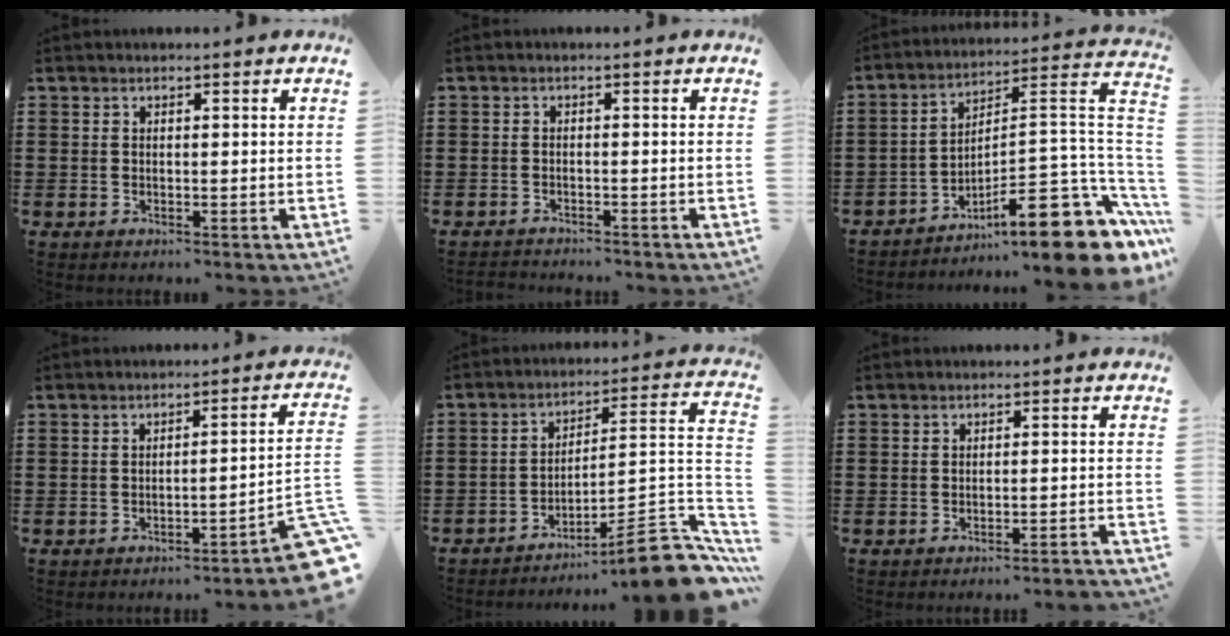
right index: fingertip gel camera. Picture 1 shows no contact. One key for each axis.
{"total": 1.4, "fx": -1.4, "fy": 0.3, "fz": -0.1, "tx": -0.002, "ty": 0.003, "tz": -0.032}
{"total": 14.5, "fx": -8.9, "fy": 3.6, "fz": 10.8, "tx": -0.133, "ty": 0.011, "tz": -0.152}
{"total": 5.0, "fx": -3.2, "fy": 0.2, "fz": 3.9, "tx": -0.057, "ty": -0.022, "tz": -0.061}
{"total": 11.4, "fx": -8.1, "fy": 1.2, "fz": 8.0, "tx": -0.105, "ty": 0.016, "tz": -0.146}
{"total": 1.7, "fx": -1.6, "fy": -0.3, "fz": 0.6, "tx": -0.011, "ty": 0.001, "tz": -0.032}